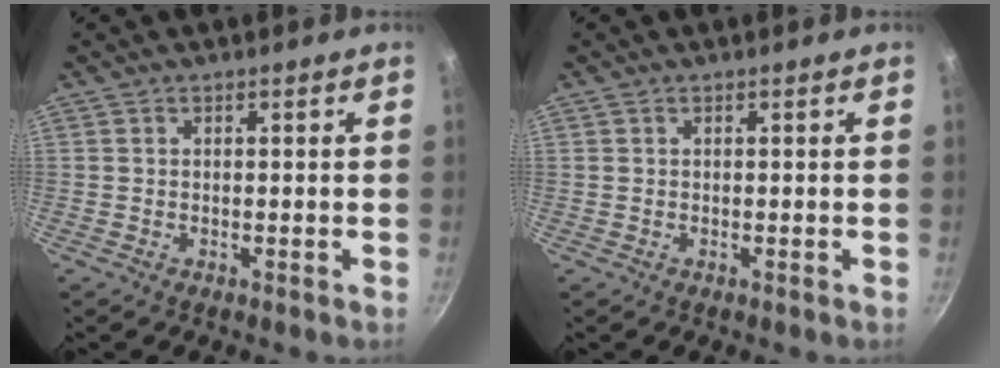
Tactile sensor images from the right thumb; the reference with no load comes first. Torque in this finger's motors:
{"motor_torque": [-0.22, -0.39, -0.09, 0.01, -0.01]}